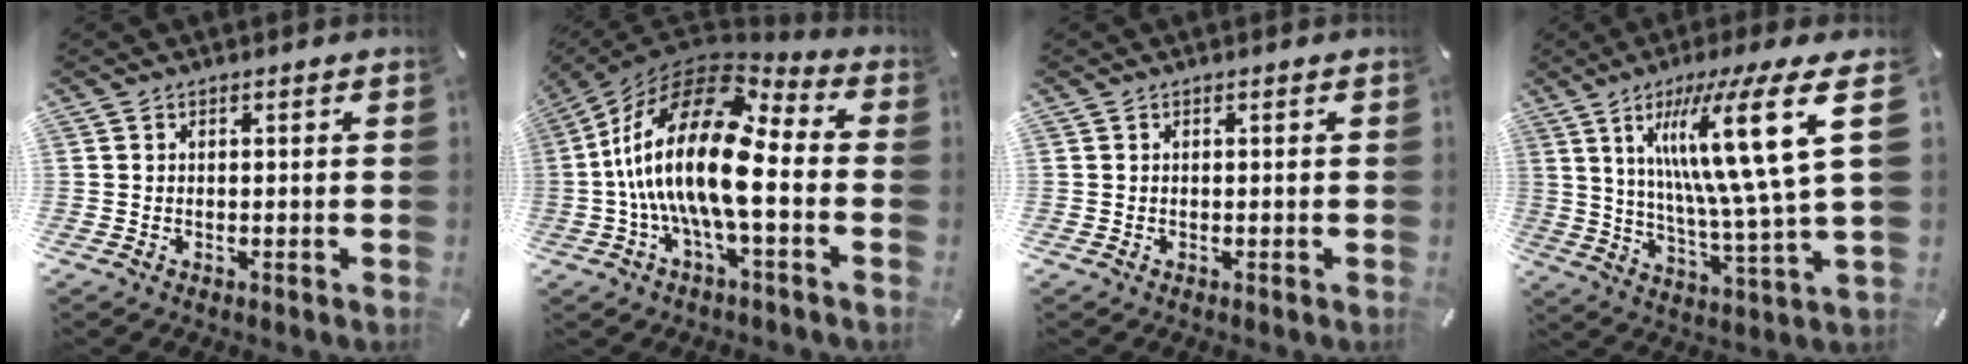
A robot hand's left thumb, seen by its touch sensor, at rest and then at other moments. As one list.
[{"total": 22.7, "force": [-1.4, 8.9, 20.9], "torque": [-0.442, -0.010, -0.032]}, {"total": 0.0}, {"total": 24.8, "force": [9.2, 3.8, 22.7], "torque": [-0.402, -0.046, 0.125]}]